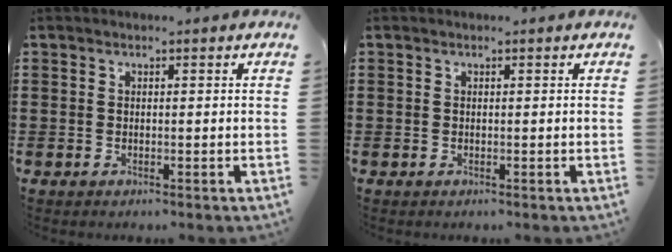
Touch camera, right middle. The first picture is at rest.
{"total": 0.0}